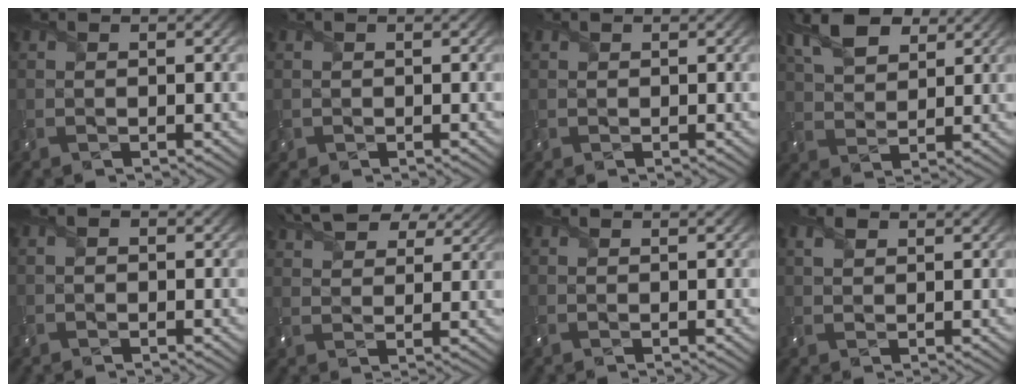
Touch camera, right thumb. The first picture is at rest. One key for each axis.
{"total": 1.2, "fx": 0.2, "fy": 1.2, "fz": 0.1, "tx": -0.007, "ty": -0.004, "tz": 0.002}
{"total": 0.8, "fx": 0.5, "fy": 0.5, "fz": 0.1, "tx": -0.004, "ty": 0.002, "tz": 0.012}
{"total": 8.1, "fx": 4.6, "fy": 4.5, "fz": 4.9, "tx": -0.124, "ty": 0.010, "tz": 0.090}
{"total": 0.8, "fx": -0.2, "fy": 0.6, "fz": 0.5, "tx": -0.012, "ty": -0.002, "tz": -0.008}
{"total": 10.9, "fx": 7.9, "fy": 4.7, "fz": 5.9, "tx": -0.139, "ty": 0.017, "tz": 0.120}
{"total": 0.0}
{"total": 1.6, "fx": 0.9, "fy": 0.9, "fz": 0.9, "tx": -0.023, "ty": 0.003, "tz": 0.017}